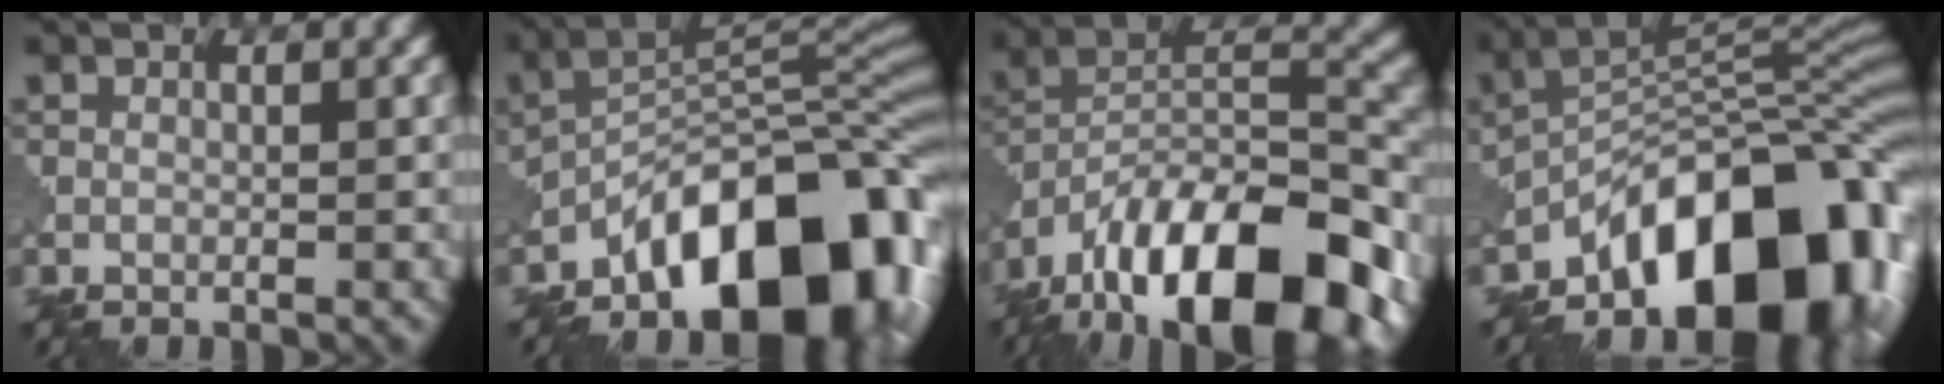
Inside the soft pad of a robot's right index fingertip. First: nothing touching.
{"total": 12.0, "force": [-6.2, 5.7, 8.4], "torque": [-0.094, 0.008, -0.101]}
{"total": 15.9, "force": [-10.4, 6.6, 10.1], "torque": [-0.176, 0.019, -0.174]}
{"total": 12.9, "force": [-7.4, 6.5, 8.4], "torque": [-0.092, 0.012, -0.118]}